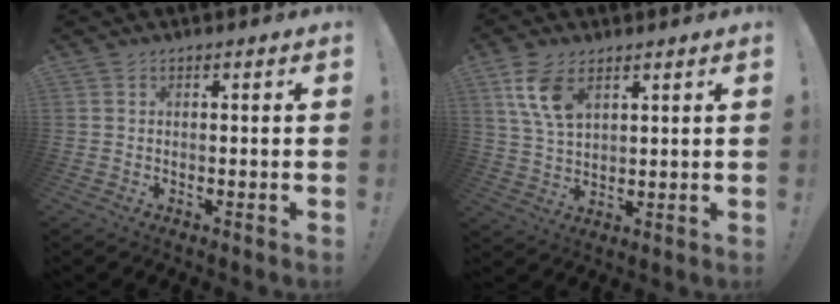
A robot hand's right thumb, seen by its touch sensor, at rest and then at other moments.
{"total": 9.7, "force": [5.0, 5.3, 6.4], "torque": [-0.129, -0.017, 0.094]}